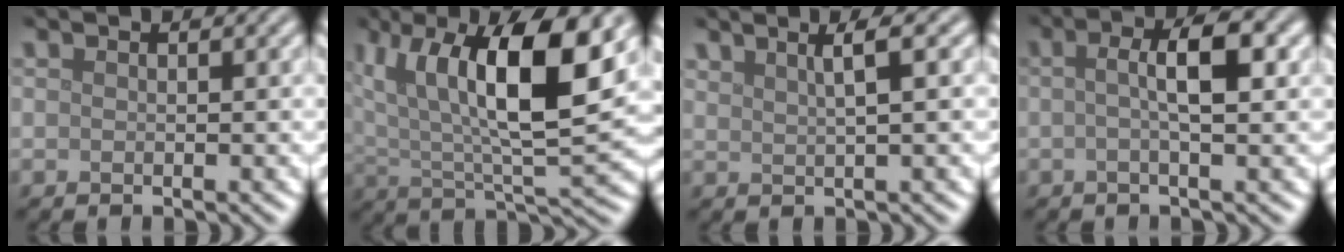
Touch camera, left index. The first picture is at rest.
{"total": 12.5, "force": [5.7, 3.8, 10.4], "torque": [-0.173, 0.010, 0.097]}
{"total": 2.3, "force": [1.2, 0.5, 1.9], "torque": [-0.022, 0.006, 0.019]}
{"total": 4.1, "force": [0.4, 0.9, 4.0], "torque": [-0.061, 0.011, 0.001]}